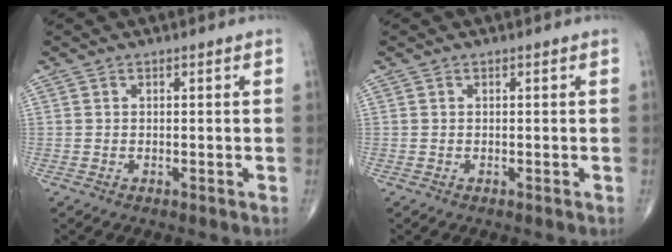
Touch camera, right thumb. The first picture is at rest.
{"total": 0.0}